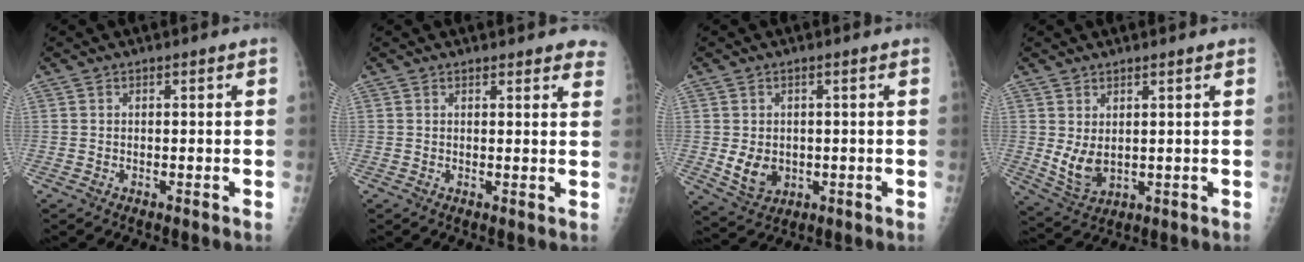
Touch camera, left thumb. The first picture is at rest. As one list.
[{"total": 5.7, "force": [5.1, 1.7, 1.8], "torque": [0.011, -0.018, 0.041]}, {"total": 5.5, "force": [-0.3, 4.3, 3.3], "torque": [-0.039, -0.008, 0.012]}, {"total": 6.0, "force": [1.4, 3.5, 4.6], "torque": [-0.077, -0.019, 0.041]}]